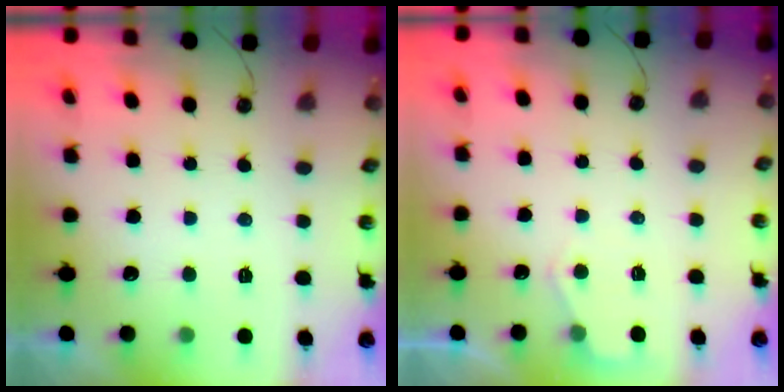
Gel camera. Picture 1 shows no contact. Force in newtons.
{"total": 4.4, "press": 4.3, "slide": 0.6}